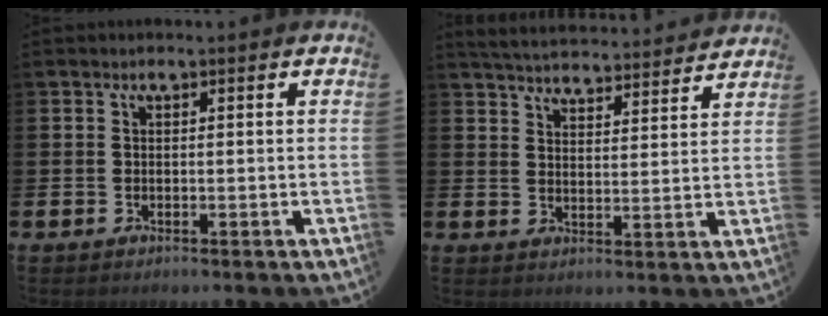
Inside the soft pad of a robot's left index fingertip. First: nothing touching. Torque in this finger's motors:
{"motor_torque": [-0.33, -1.63, -0.03, 0.00]}